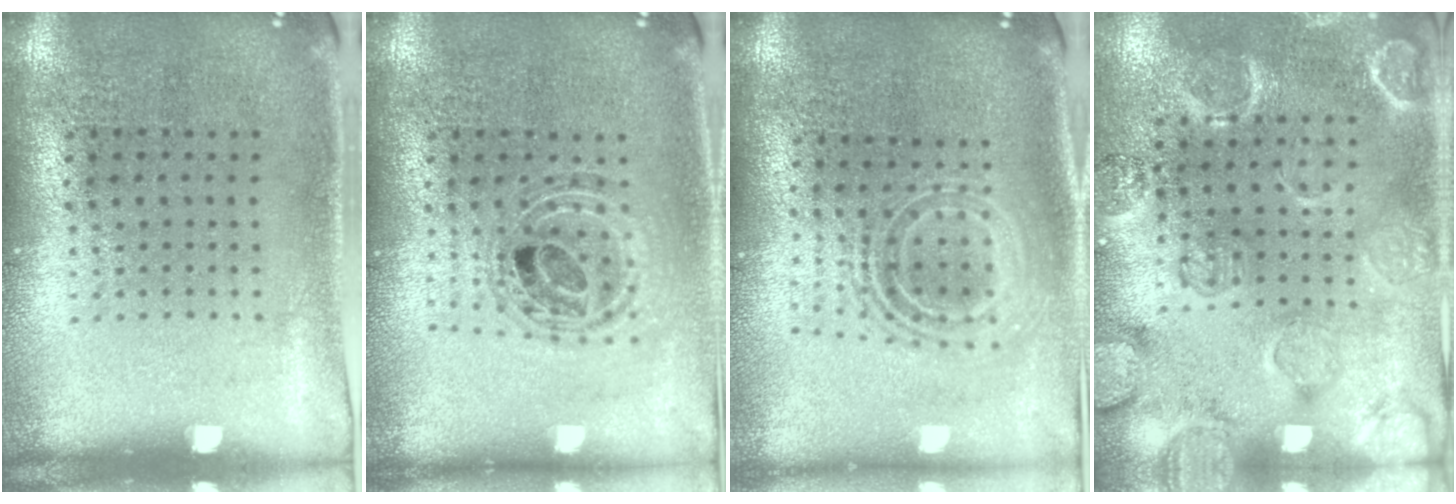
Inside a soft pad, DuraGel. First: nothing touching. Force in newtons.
{"total": 0.8, "press": 0.8, "slide": 0.1}
{"total": 2.2, "press": 1.6, "slide": 1.5}
{"total": 2.4, "press": 2.2, "slide": 0.9}